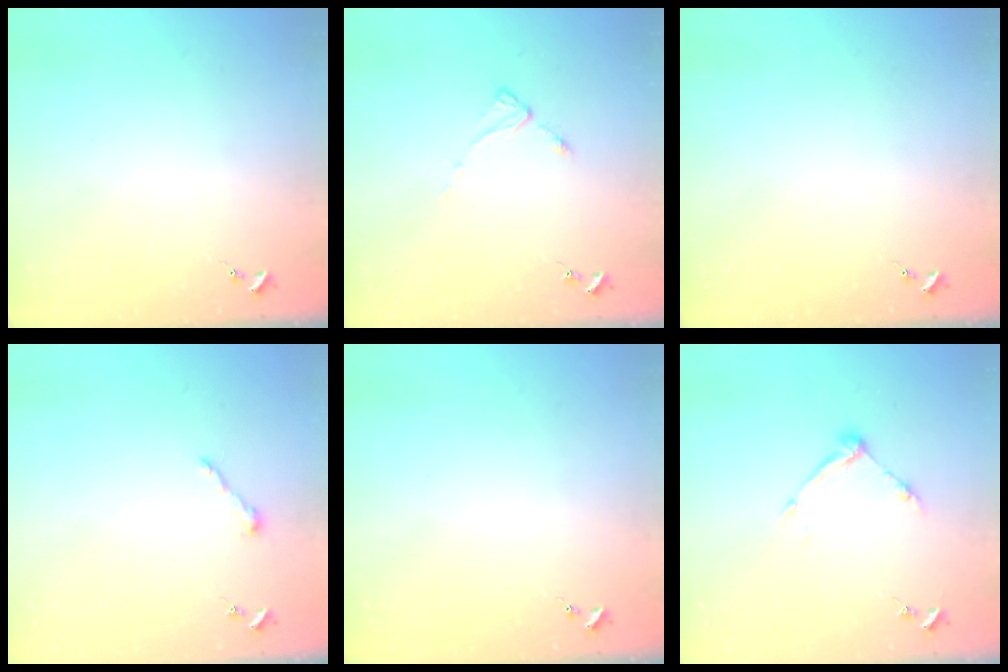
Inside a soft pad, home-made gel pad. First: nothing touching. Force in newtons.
{"total": 2.2, "press": 2.2, "slide": 0.4}
{"total": 0.0}
{"total": 3.6, "press": 3.6, "slide": 0.4}
{"total": 0.0}
{"total": 8.4, "press": 8.4, "slide": 0.5}